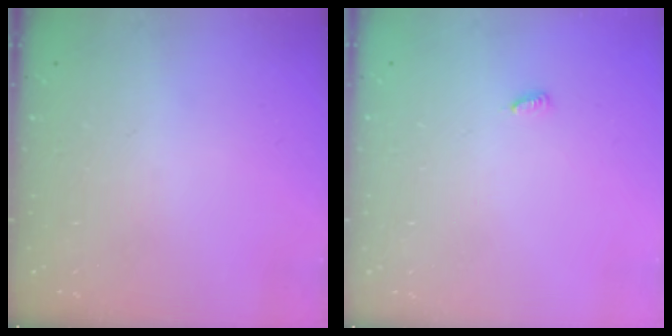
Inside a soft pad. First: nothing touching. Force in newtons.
{"total": 3.2, "press": 3.2, "slide": 0.5}